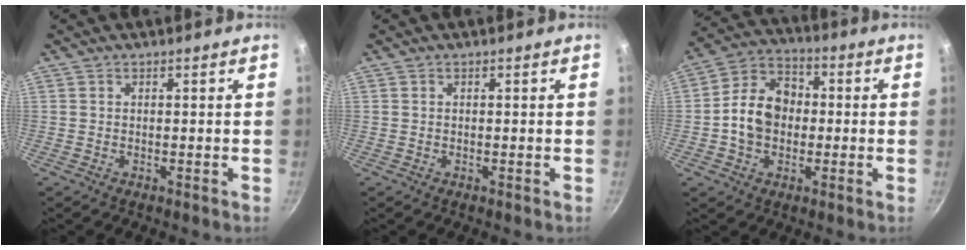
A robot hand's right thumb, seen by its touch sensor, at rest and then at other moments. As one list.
[{"total": 0.0}, {"total": 11.8, "force": [-0.7, 9.1, 7.5], "torque": [-0.098, 0.028, -0.028]}]